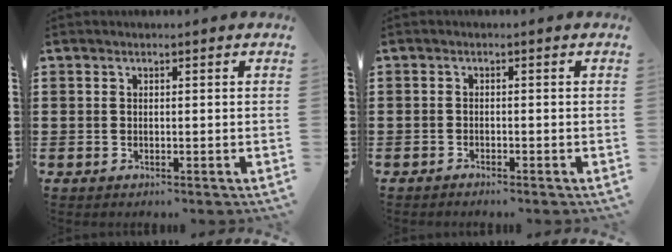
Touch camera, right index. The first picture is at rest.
{"total": 0.9, "force": [-0.9, 0.1, 0.1], "torque": [-0.003, 0.001, -0.019]}